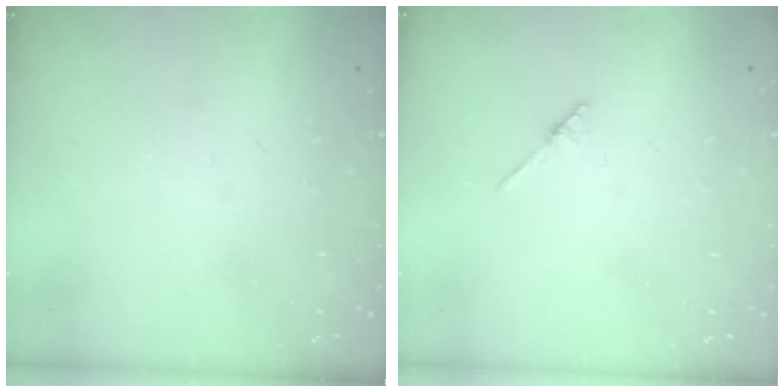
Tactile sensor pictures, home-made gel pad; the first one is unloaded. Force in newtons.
{"total": 2.1, "press": 2.1, "slide": 0.1}